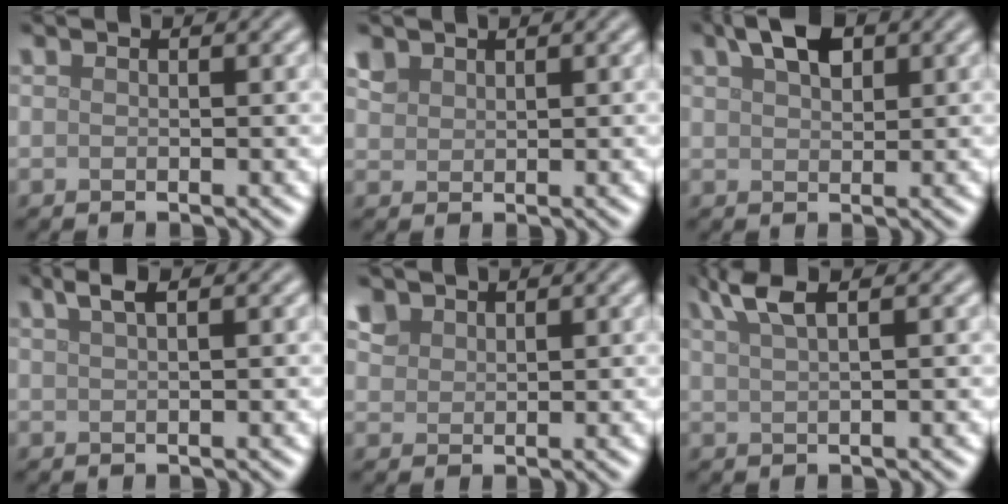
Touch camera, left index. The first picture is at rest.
{"total": 1.6, "force": [1.2, 1.0, 0.3], "torque": [-0.012, 0.005, 0.028]}
{"total": 3.5, "force": [1.9, 1.7, 2.3], "torque": [-0.043, 0.008, 0.035]}
{"total": 1.9, "force": [1.1, 0.5, 1.4], "torque": [-0.021, 0.005, 0.018]}
{"total": 2.0, "force": [1.4, 1.3, 0.5], "torque": [-0.017, 0.005, 0.030]}
{"total": 3.3, "force": [2.0, 0.9, 2.5], "torque": [-0.034, 0.012, 0.037]}